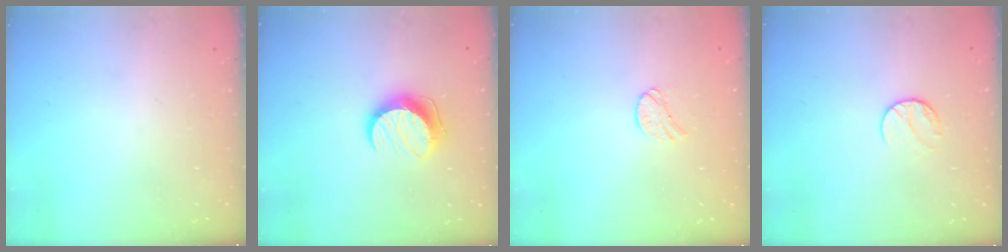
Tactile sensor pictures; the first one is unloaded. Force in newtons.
{"total": 11.6, "press": 11.6, "slide": 0.5}
{"total": 6.2, "press": 6.1, "slide": 0.5}
{"total": 7.3, "press": 7.2, "slide": 0.6}